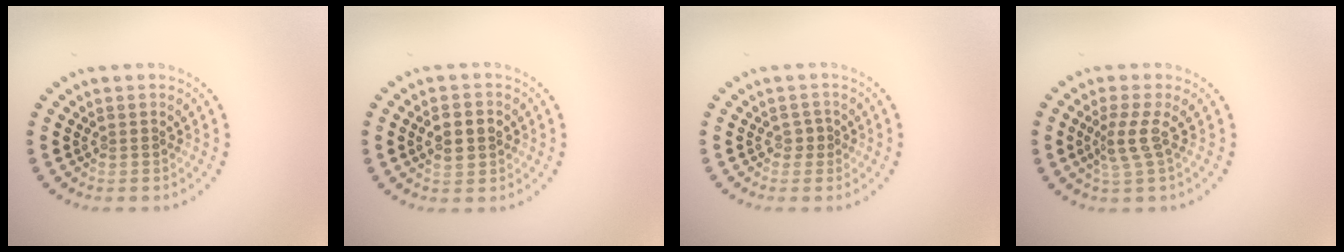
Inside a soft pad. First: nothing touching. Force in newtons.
{"total": 2.9, "press": 2.9, "slide": 0.1}
{"total": 0.9, "press": 0.8, "slide": 0.3}
{"total": 2.3, "press": 1.5, "slide": 1.6}